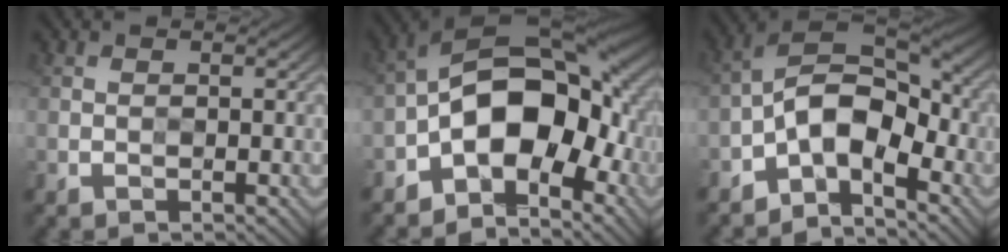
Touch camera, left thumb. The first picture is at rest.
{"total": 13.7, "force": [-3.8, 7.9, 10.5], "torque": [-0.155, 0.005, -0.082]}
{"total": 9.6, "force": [-4.3, 4.9, 7.0], "torque": [-0.114, 0.007, -0.097]}